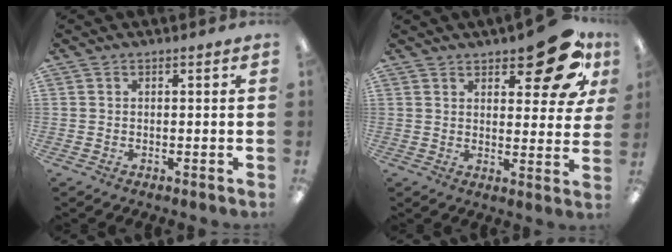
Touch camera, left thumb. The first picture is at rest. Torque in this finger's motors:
{"motor_torque": [-0.11, 0.27, -0.40, 0.20, 0.20]}